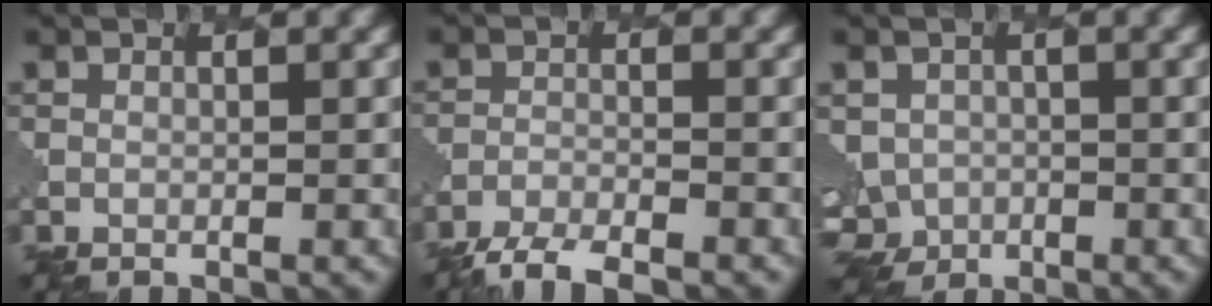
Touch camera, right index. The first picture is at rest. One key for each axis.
{"total": 3.8, "fx": -3.6, "fy": 0.7, "fz": 1.2, "tx": -0.027, "ty": -0.010, "tz": -0.071}
{"total": 4.0, "fx": -1.3, "fy": 3.4, "fz": 1.5, "tx": -0.030, "ty": -0.011, "tz": -0.022}